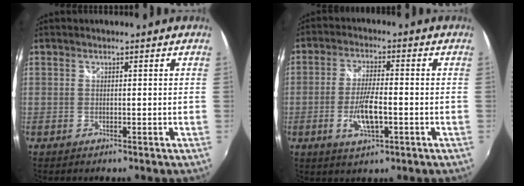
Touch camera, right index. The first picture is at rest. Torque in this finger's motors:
{"motor_torque": [0.16, -0.02, 0.43, 0.09]}